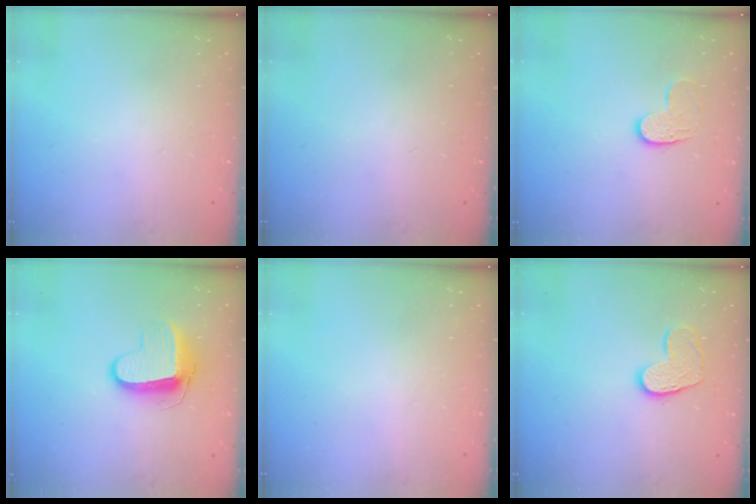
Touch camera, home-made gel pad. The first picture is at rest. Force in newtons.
{"total": 0.0}
{"total": 5.7, "press": 5.7, "slide": 0.4}
{"total": 9.7, "press": 9.7, "slide": 0.4}
{"total": 0.0}
{"total": 9.5, "press": 9.5, "slide": 0.7}